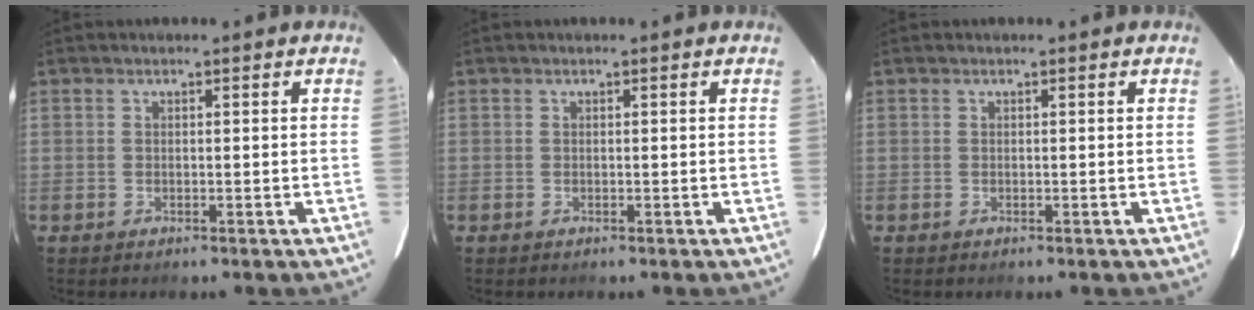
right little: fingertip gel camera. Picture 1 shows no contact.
{"total": 0.0}
{"total": 0.0}